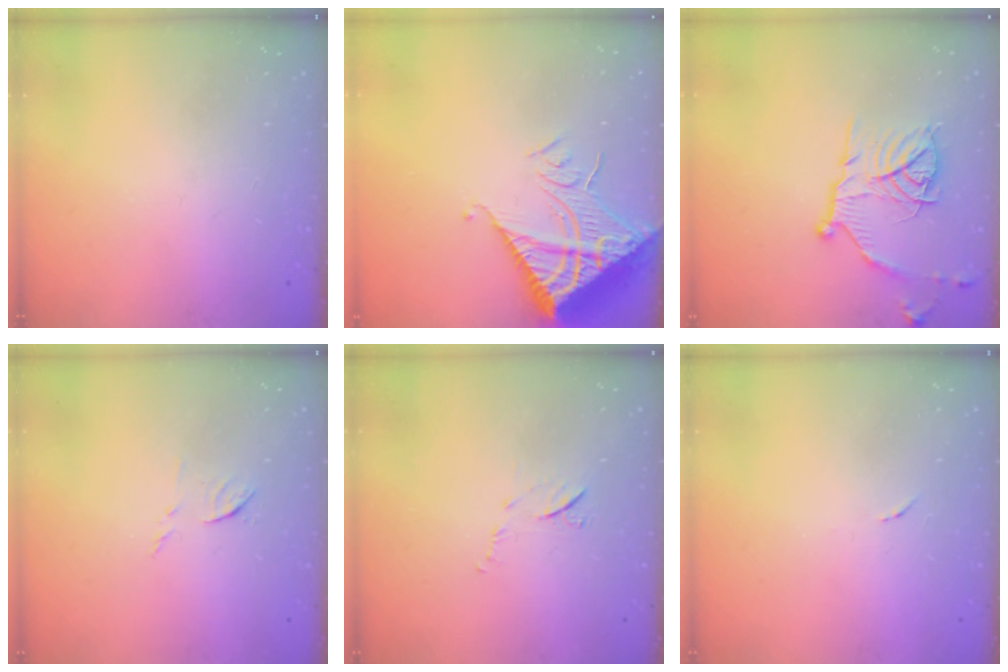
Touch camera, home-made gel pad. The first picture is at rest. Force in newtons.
{"total": 16.2, "press": 16.1, "slide": 2.1}
{"total": 14.6, "press": 14.5, "slide": 1.3}
{"total": 6.7, "press": 6.7, "slide": 0.5}
{"total": 7.0, "press": 7.0, "slide": 0.7}
{"total": 4.2, "press": 4.2, "slide": 0.3}